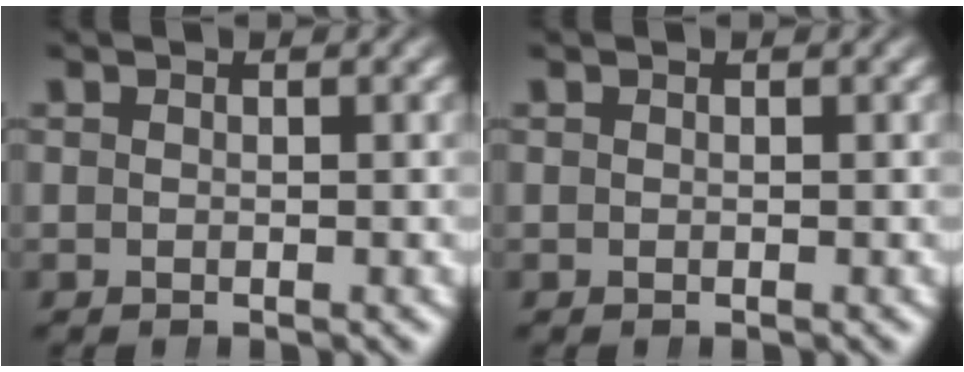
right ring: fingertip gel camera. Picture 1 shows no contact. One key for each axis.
{"total": 0.0}